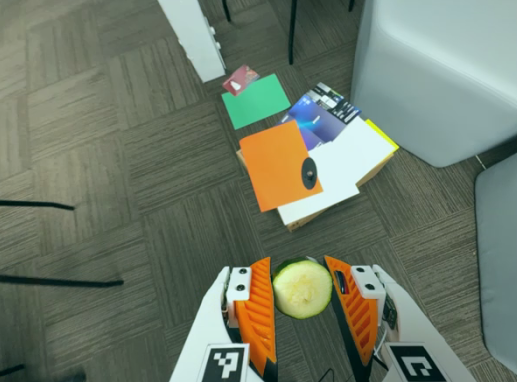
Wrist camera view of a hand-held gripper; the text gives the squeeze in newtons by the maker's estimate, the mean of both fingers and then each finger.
{"total": 11.3, "left": 11.6, "right": 10.9}